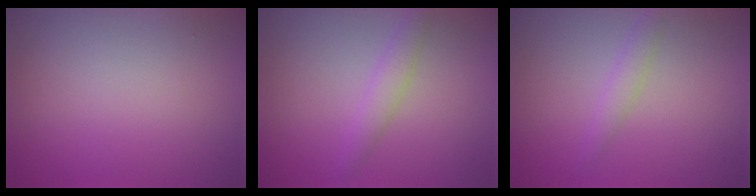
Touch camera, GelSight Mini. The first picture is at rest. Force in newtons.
{"total": 1.9, "press": 1.9, "slide": 0.1}
{"total": 1.4, "press": 1.4, "slide": 0.0}